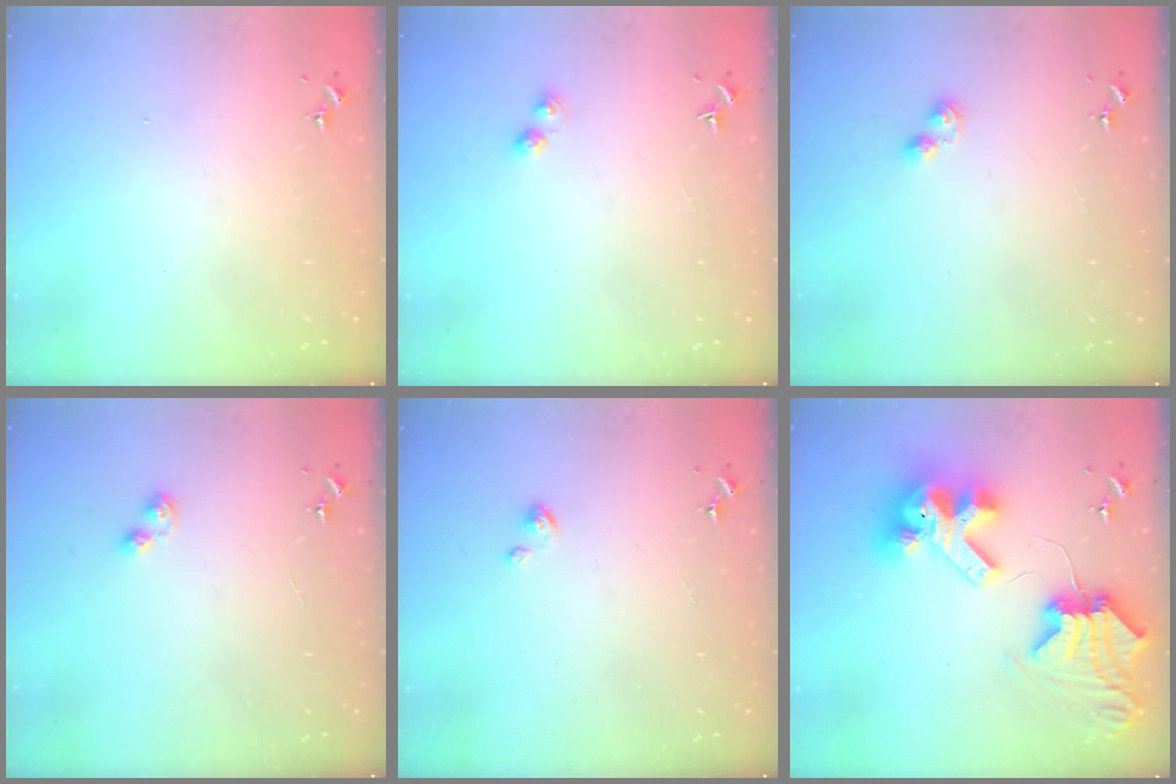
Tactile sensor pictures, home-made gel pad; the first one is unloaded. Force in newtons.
{"total": 3.4, "press": 3.4, "slide": 0.1}
{"total": 3.9, "press": 3.8, "slide": 0.6}
{"total": 4.8, "press": 4.8, "slide": 0.5}
{"total": 2.7, "press": 2.7, "slide": 0.2}
{"total": 14.4, "press": 14.3, "slide": 1.9}